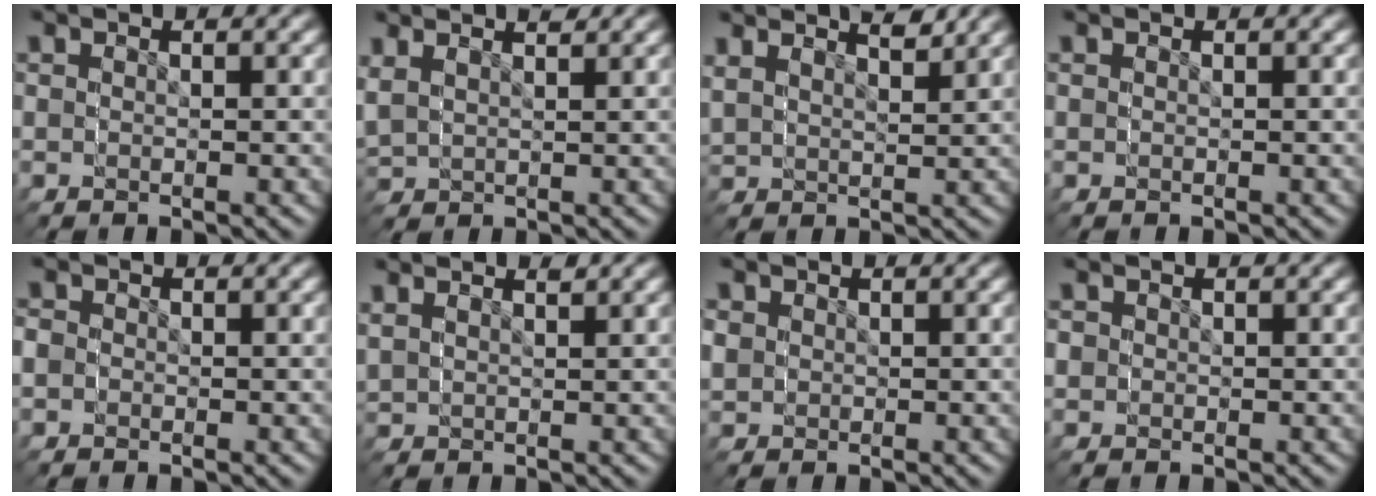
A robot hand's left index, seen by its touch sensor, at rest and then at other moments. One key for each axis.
{"total": 2.2, "fx": 1.2, "fy": 1.8, "fz": 0.4, "tx": -0.032, "ty": -0.005, "tz": 0.028}
{"total": 3.2, "fx": 2.8, "fy": 0.4, "fz": -1.4, "tx": -0.008, "ty": 0.007, "tz": 0.047}
{"total": 0.0}
{"total": 1.9, "fx": -0.1, "fy": 1.8, "fz": -0.6, "tx": -0.001, "ty": -0.024, "tz": 0.002}
{"total": 1.3, "fx": 1.0, "fy": 0.8, "fz": -0.3, "tx": -0.007, "ty": 0.000, "tz": 0.021}
{"total": 3.0, "fx": 0.5, "fy": 2.9, "fz": -0.2, "tx": -0.006, "ty": -0.021, "tz": 0.013}
{"total": 2.2, "fx": 0.3, "fy": 2.2, "fz": 0.1, "tx": -0.004, "ty": -0.015, "tz": 0.006}